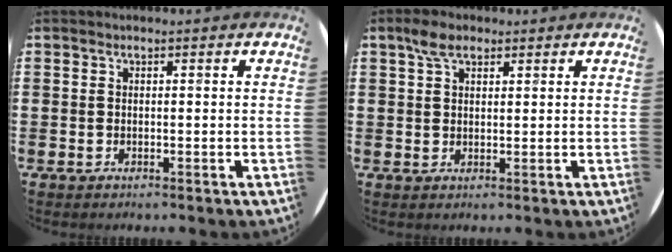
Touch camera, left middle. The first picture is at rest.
{"total": 3.6, "force": [2.5, 1.8, 1.9], "torque": [-0.034, 0.005, 0.044]}